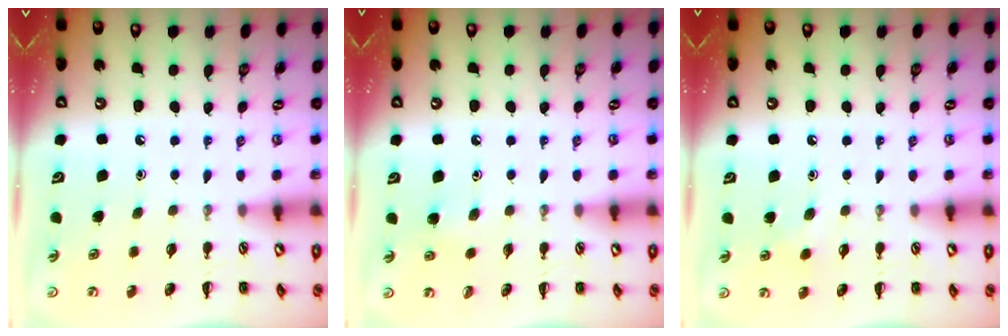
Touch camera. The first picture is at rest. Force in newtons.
{"total": 2.4, "press": 2.3, "slide": 0.9}
{"total": 3.9, "press": 3.7, "slide": 1.2}